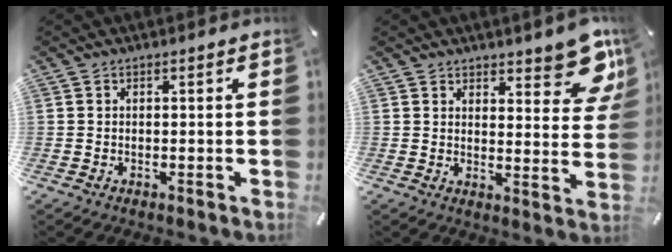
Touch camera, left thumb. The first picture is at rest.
{"total": 10.7, "force": [7.5, 4.7, 6.0], "torque": [-0.056, -0.055, 0.130]}